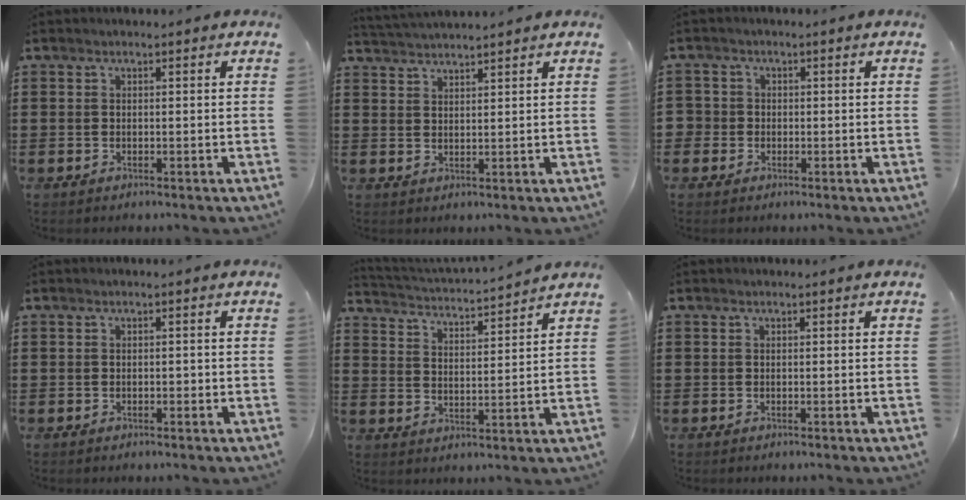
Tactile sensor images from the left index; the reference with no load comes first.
{"total": 2.3, "force": [2.3, -0.5, -0.1], "torque": [-0.005, -0.005, 0.044]}
{"total": 1.8, "force": [-0.4, 1.8, 0.1], "torque": [-0.012, 0.005, -0.012]}
{"total": 0.6, "force": [-0.2, 0.3, 0.4], "torque": [-0.009, -0.001, -0.004]}
{"total": 3.0, "force": [2.9, -0.5, 0.4], "torque": [-0.026, -0.027, 0.043]}
{"total": 0.0}